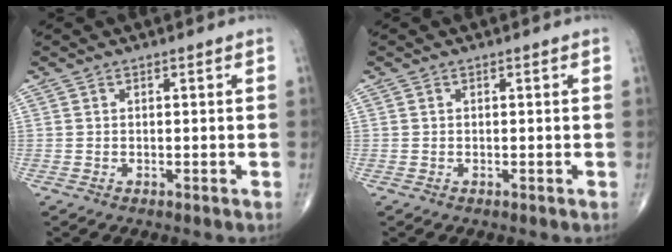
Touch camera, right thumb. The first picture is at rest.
{"total": 0.0}